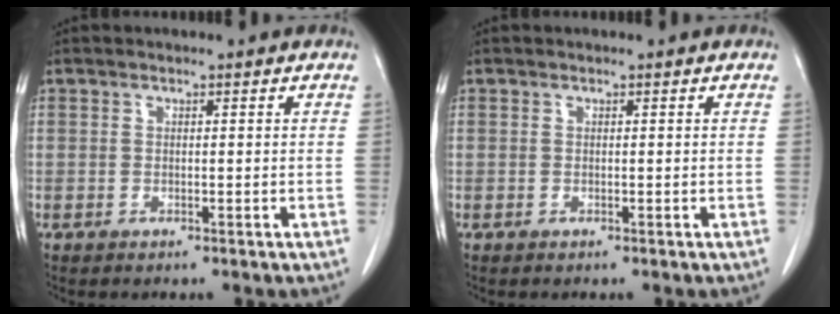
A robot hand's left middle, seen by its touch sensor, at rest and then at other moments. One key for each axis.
{"total": 0.0}